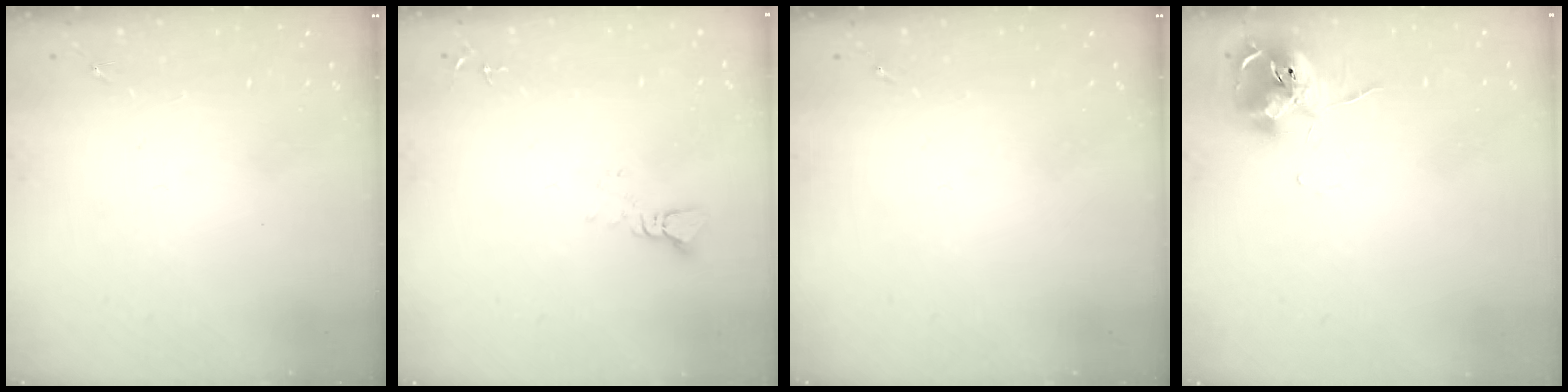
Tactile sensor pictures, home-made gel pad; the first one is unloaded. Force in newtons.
{"total": 2.4, "press": 2.4, "slide": 0.1}
{"total": 0.0}
{"total": 11.1, "press": 11.0, "slide": 0.6}